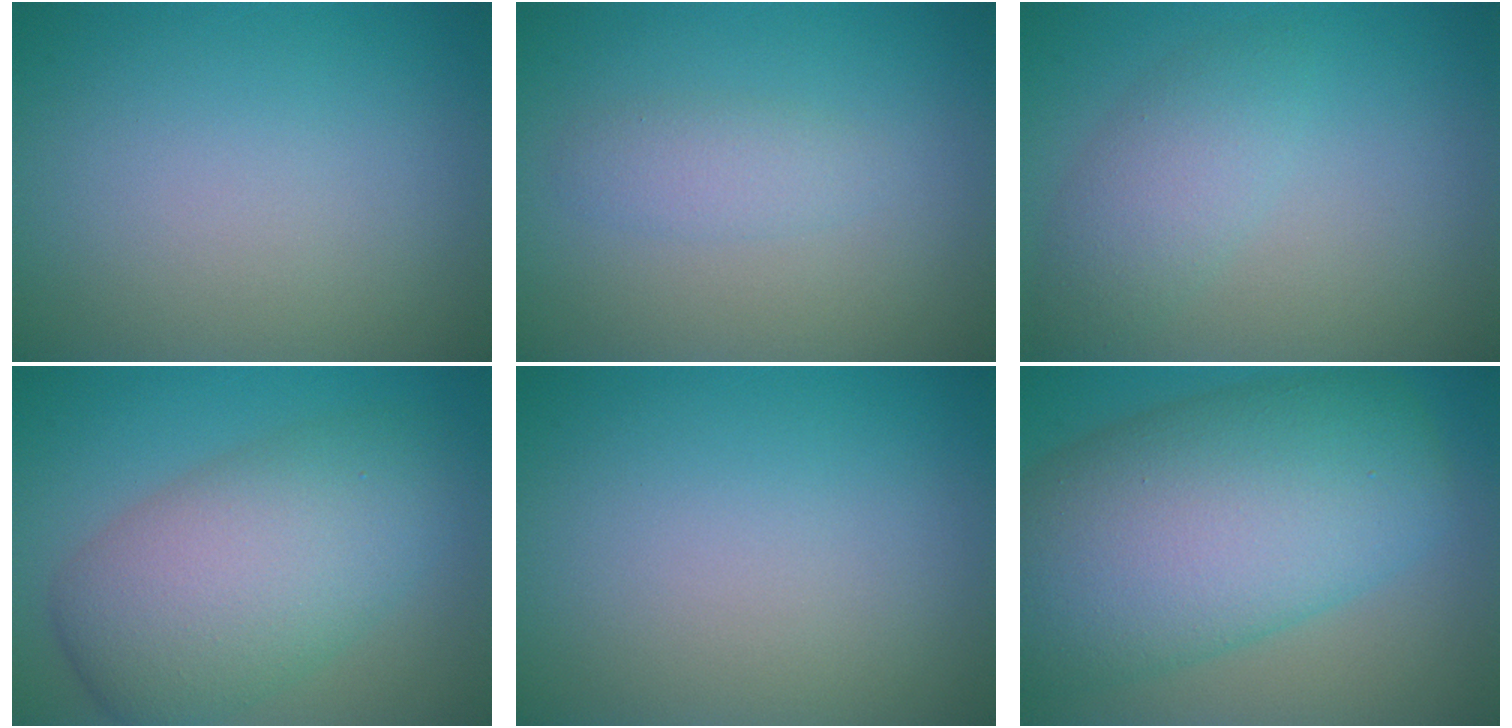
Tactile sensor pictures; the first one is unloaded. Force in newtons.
{"total": 1.6, "press": 1.6, "slide": 0.1}
{"total": 3.0, "press": 3.0, "slide": 0.1}
{"total": 8.4, "press": 8.4, "slide": 0.1}
{"total": 0.0}
{"total": 13.4, "press": 13.4, "slide": 0.4}